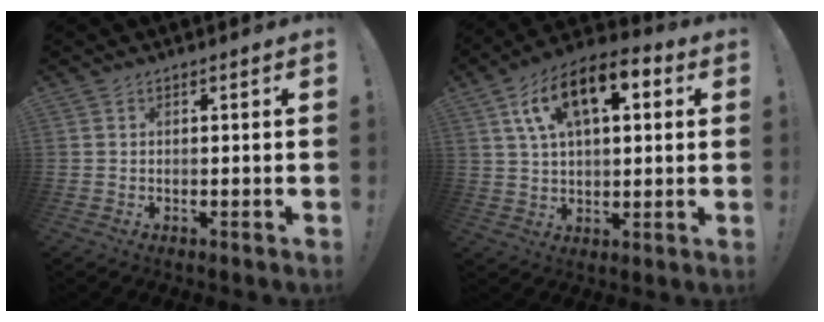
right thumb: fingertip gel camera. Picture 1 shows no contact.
{"total": 15.2, "force": [6.0, 7.9, 11.5], "torque": [-0.186, -0.006, 0.104]}